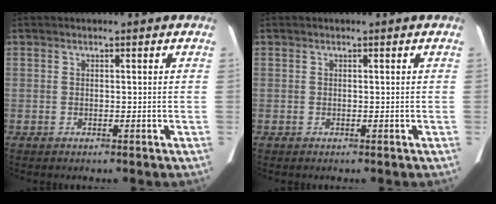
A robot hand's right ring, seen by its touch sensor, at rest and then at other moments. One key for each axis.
{"total": 0.0}